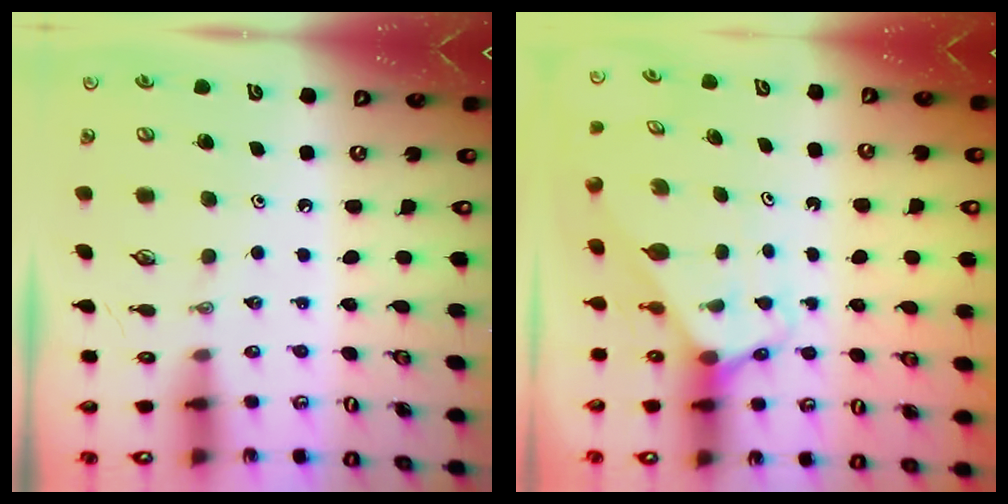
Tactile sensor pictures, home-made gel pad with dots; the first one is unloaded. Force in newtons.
{"total": 2.7, "press": 2.7, "slide": 0.2}